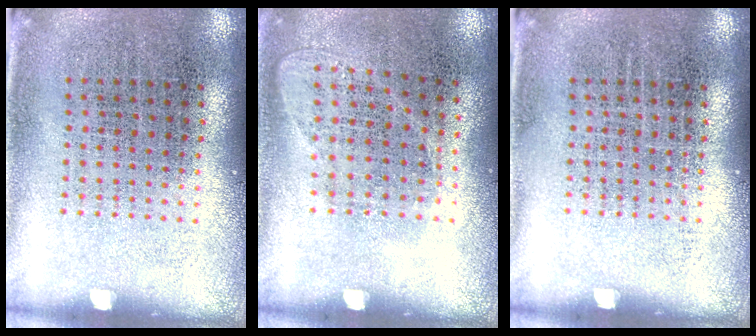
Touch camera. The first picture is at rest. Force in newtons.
{"total": 1.0, "press": 0.9, "slide": 0.5}
{"total": 0.0}